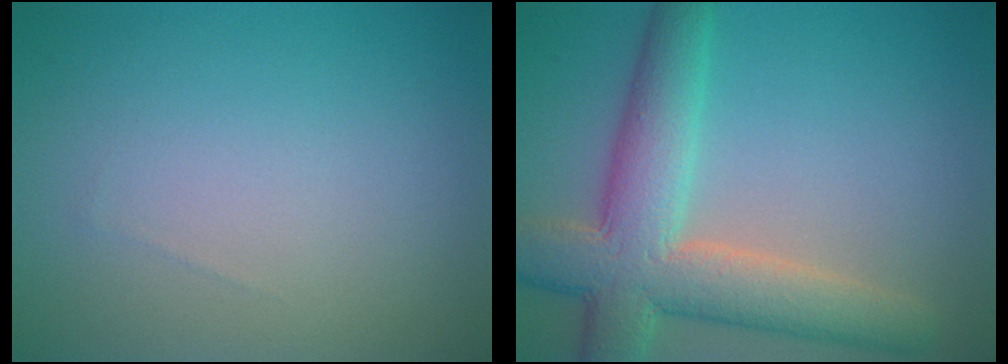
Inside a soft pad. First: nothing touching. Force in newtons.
{"total": 8.3, "press": 8.3, "slide": 0.7}